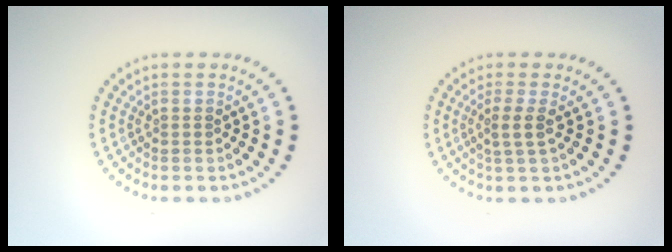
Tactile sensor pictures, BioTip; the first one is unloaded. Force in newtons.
{"total": 1.6, "press": 1.3, "slide": 1.0}